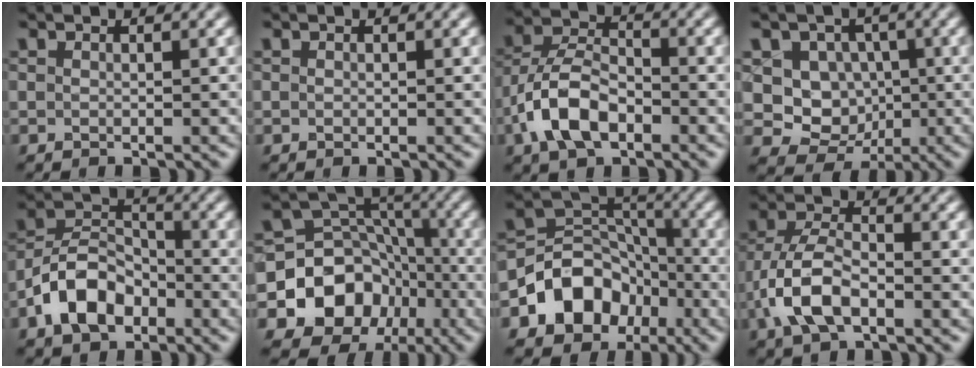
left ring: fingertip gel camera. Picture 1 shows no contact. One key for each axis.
{"total": 0.0}
{"total": 6.6, "fx": -3.1, "fy": 3.6, "fz": 4.6, "tx": -0.088, "ty": 0.006, "tz": -0.068}
{"total": 6.7, "fx": 0.4, "fy": 6.0, "fz": 3.0, "tx": -0.033, "ty": 0.000, "tz": -0.012}
{"total": 6.6, "fx": -3.3, "fy": 4.2, "fz": 3.9, "tx": -0.069, "ty": 0.006, "tz": -0.072}
{"total": 10.7, "fx": -3.9, "fy": 8.8, "fz": 4.6, "tx": -0.087, "ty": 0.002, "tz": -0.076}
{"total": 8.1, "fx": -3.6, "fy": 6.3, "fz": 3.7, "tx": -0.045, "ty": 0.002, "tz": -0.072}
{"total": 6.1, "fx": -2.6, "fy": 3.1, "fz": 4.6, "tx": -0.097, "ty": 0.002, "tz": -0.060}